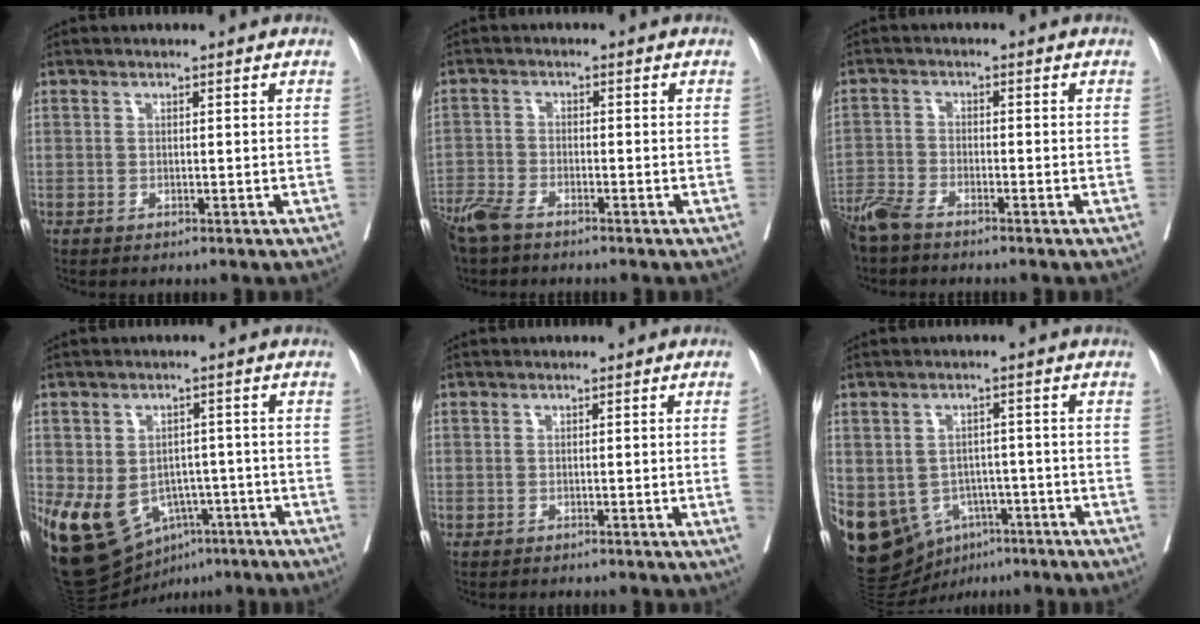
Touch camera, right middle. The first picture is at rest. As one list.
[{"total": 5.7, "force": [-4.8, 1.3, 2.9], "torque": [-0.060, -0.012, -0.095]}, {"total": 5.4, "force": [-4.6, 1.0, 2.7], "torque": [-0.055, -0.013, -0.092]}, {"total": 13.2, "force": [-5.5, 9.9, 6.9], "torque": [-0.135, 0.012, -0.072]}, {"total": 1.8, "force": [0.0, -1.0, 1.5], "torque": [-0.021, -0.001, 0.002]}, {"total": 18.6, "force": [-8.0, 14.4, 8.7], "torque": [-0.229, 0.004, -0.106]}]